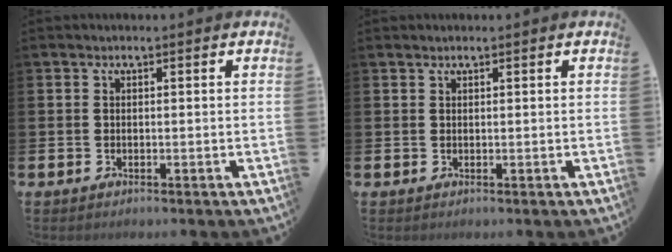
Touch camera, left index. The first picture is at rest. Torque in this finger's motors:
{"motor_torque": [-0.07, 0.09, -0.08, -0.02]}